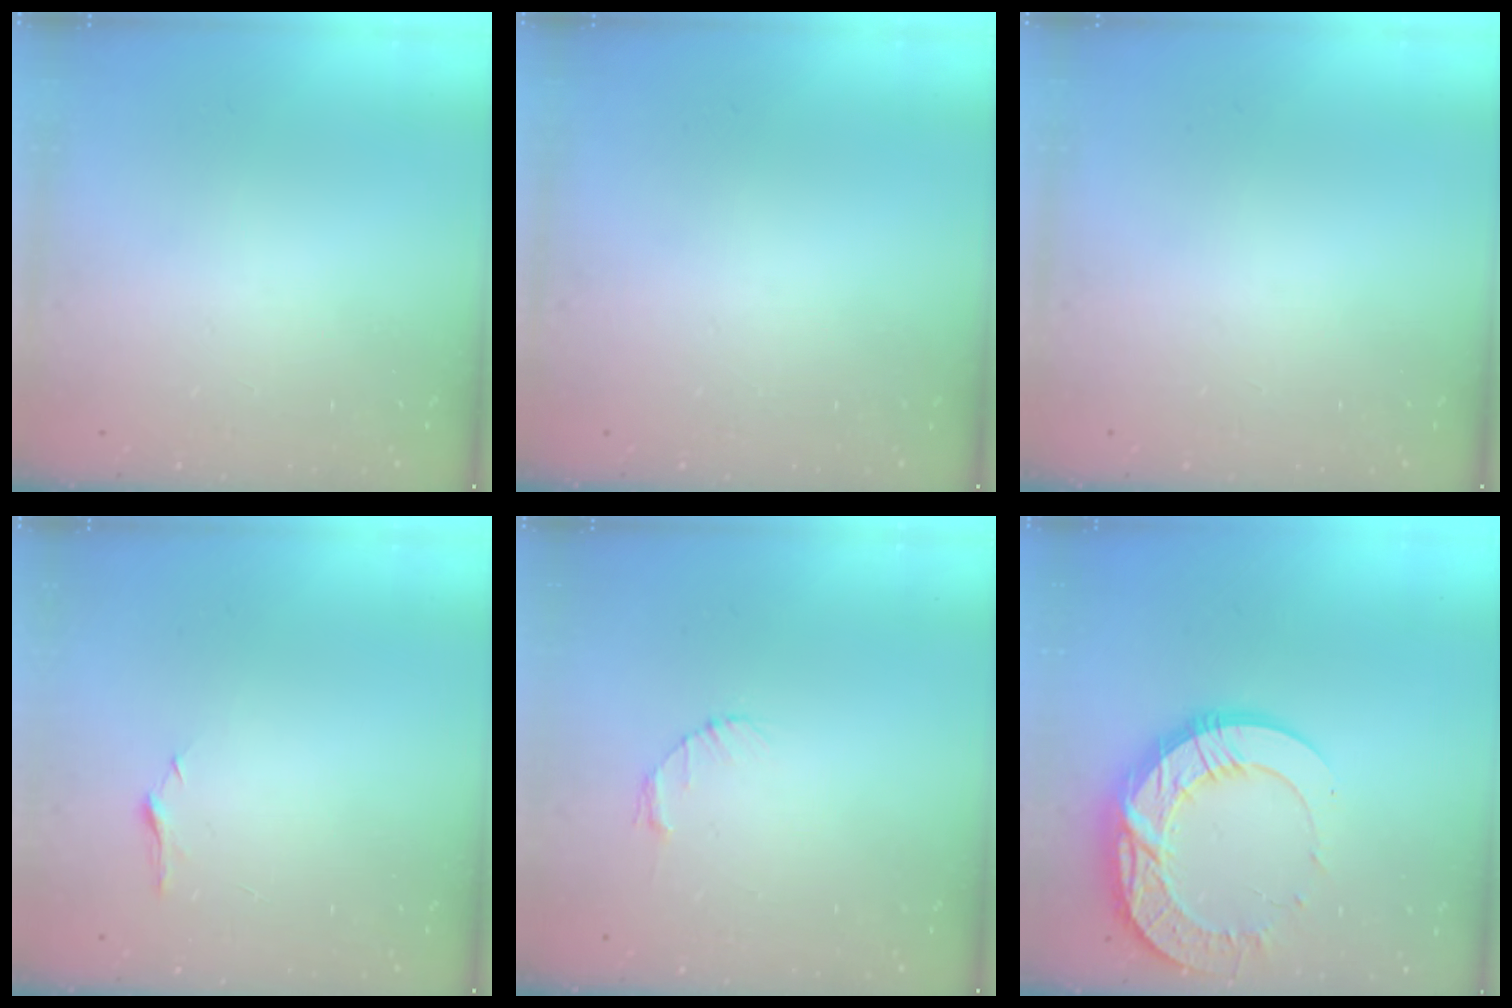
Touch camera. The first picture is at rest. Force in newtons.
{"total": 0.0}
{"total": 0.0}
{"total": 5.0, "press": 5.0, "slide": 0.6}
{"total": 2.7, "press": 2.7, "slide": 0.4}
{"total": 18.8, "press": 18.8, "slide": 1.7}